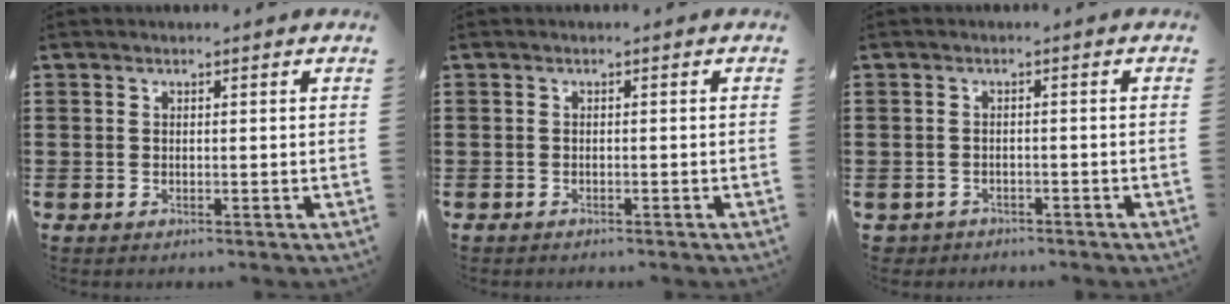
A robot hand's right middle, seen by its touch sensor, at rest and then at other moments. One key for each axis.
{"total": 0.8, "fx": -0.8, "fy": 0.2, "fz": 0.0, "tx": -0.001, "ty": 0.002, "tz": -0.017}
{"total": 1.9, "fx": -1.8, "fy": 0.7, "fz": -0.2, "tx": -0.003, "ty": 0.000, "tz": -0.042}